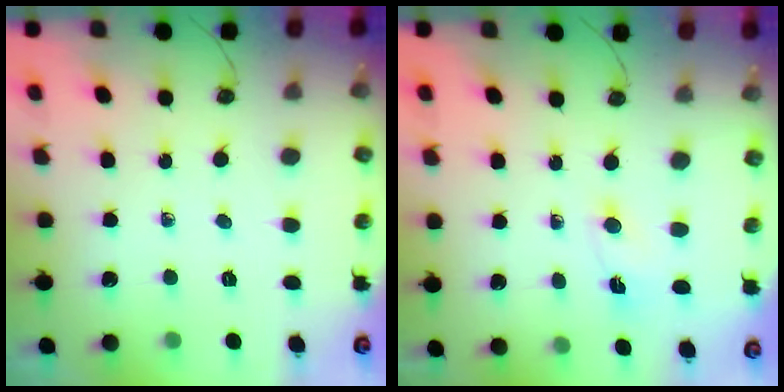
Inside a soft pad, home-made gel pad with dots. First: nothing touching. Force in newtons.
{"total": 1.0, "press": 1.0, "slide": 0.4}